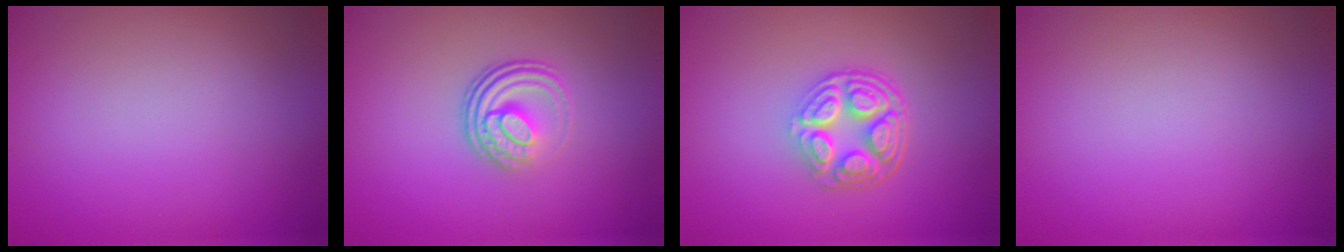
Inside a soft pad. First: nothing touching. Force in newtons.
{"total": 3.7, "press": 2.5, "slide": 2.8}
{"total": 5.3, "press": 3.9, "slide": 3.6}
{"total": 0.0}